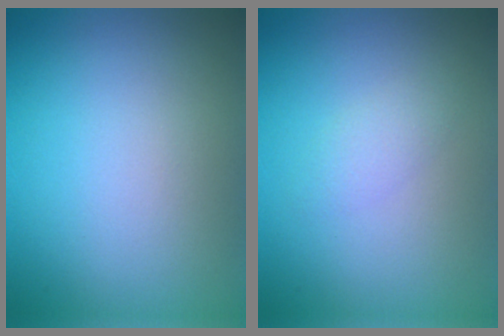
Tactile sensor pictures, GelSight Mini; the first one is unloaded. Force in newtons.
{"total": 1.2, "press": 1.2, "slide": 0.1}